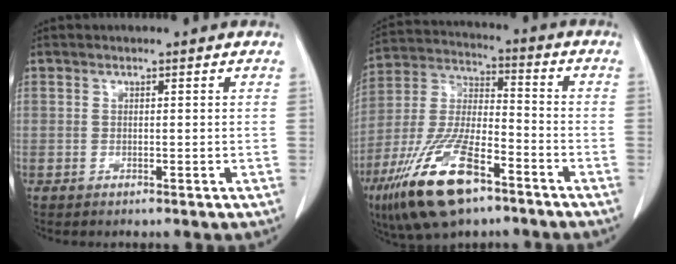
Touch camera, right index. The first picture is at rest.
{"total": 16.8, "force": [-9.8, 5.6, 12.5], "torque": [-0.269, -0.016, -0.179]}